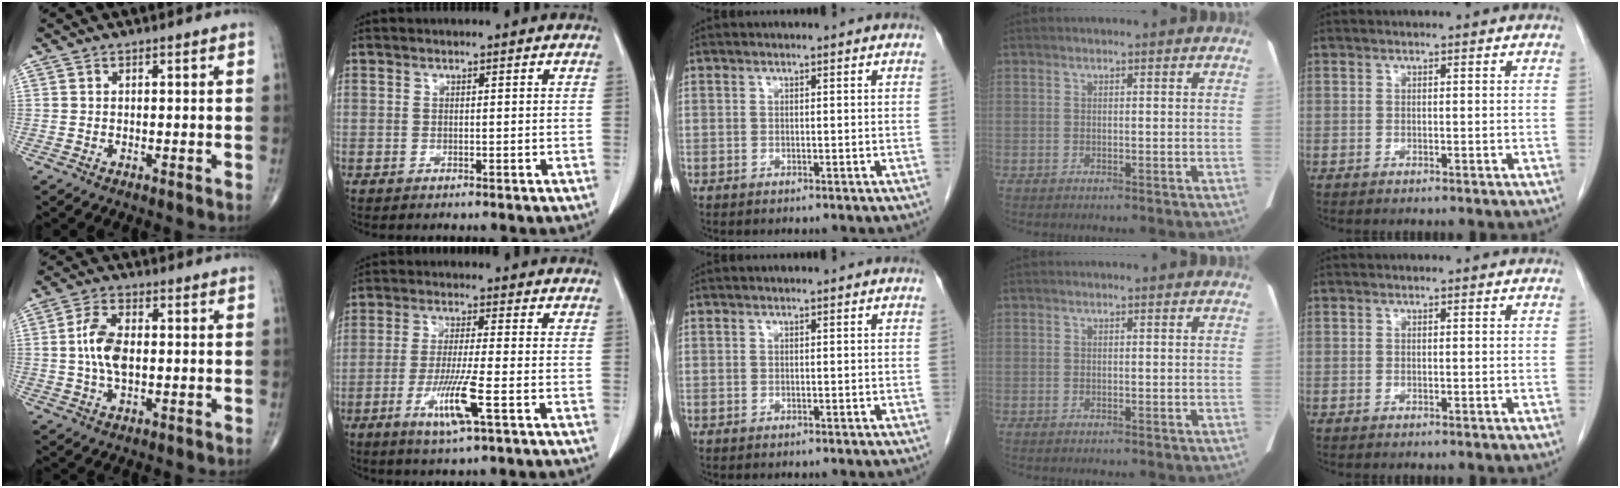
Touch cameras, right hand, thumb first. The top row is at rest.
{"thumb": {"total": 7.5, "force": [0.1, 3.9, 6.4], "torque": [-0.131, 0.007, -0.001]}, "index": {"total": 8.0, "force": [-3.1, -0.2, 7.3], "torque": [-0.141, -0.020, -0.058]}}